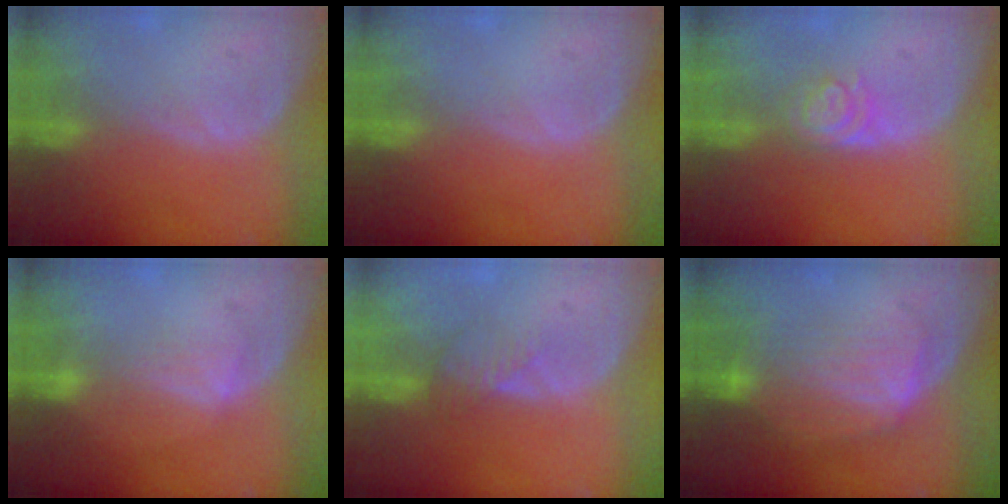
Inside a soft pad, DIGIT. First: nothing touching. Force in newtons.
{"total": 0.0}
{"total": 4.0, "press": 3.6, "slide": 1.6}
{"total": 2.7, "press": 2.7, "slide": 0.4}
{"total": 2.4, "press": 2.4, "slide": 0.1}
{"total": 7.3, "press": 7.2, "slide": 1.4}